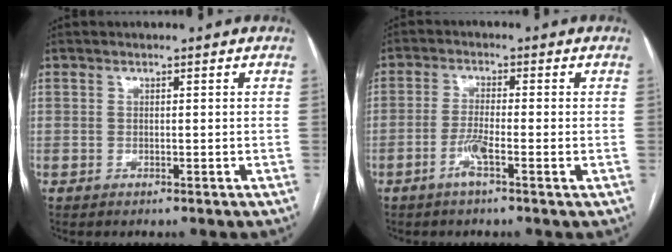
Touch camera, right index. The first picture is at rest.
{"total": 3.7, "force": [-1.7, 0.0, 3.3], "torque": [-0.067, -0.005, -0.037]}